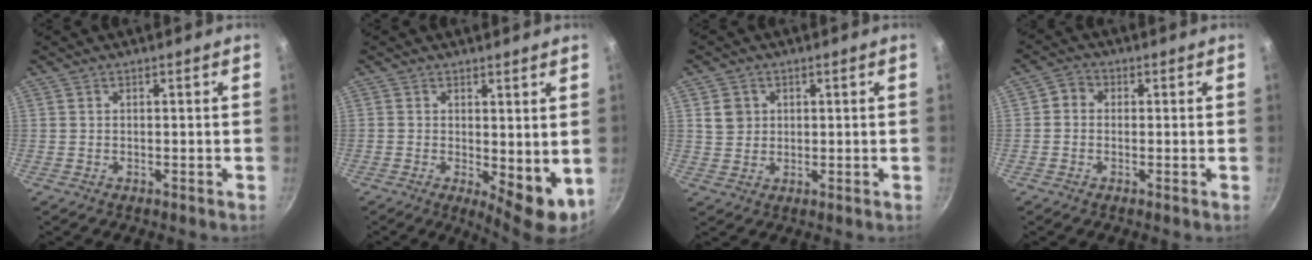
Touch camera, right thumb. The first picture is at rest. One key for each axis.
{"total": 6.8, "fx": 0.2, "fy": 2.9, "fz": 6.2, "tx": -0.076, "ty": -0.013, "tz": 0.010}
{"total": 3.9, "fx": 1.0, "fy": 3.5, "fz": 1.4, "tx": -0.008, "ty": 0.004, "tz": 0.019}
{"total": 2.9, "fx": 0.0, "fy": 2.6, "fz": 1.3, "tx": -0.017, "ty": 0.005, "tz": -0.015}